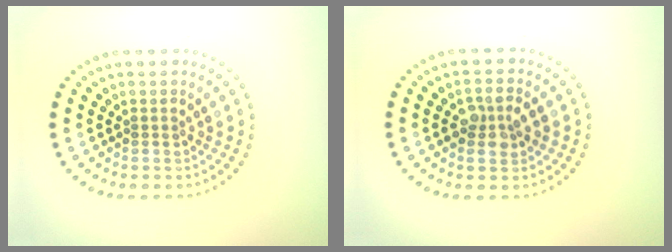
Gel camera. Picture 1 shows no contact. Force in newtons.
{"total": 2.4, "press": 2.4, "slide": 0.2}